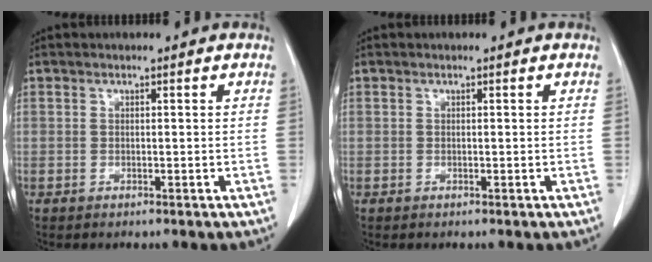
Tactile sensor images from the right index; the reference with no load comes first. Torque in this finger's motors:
{"motor_torque": [0.02, -0.02, 0.03, 0.00]}